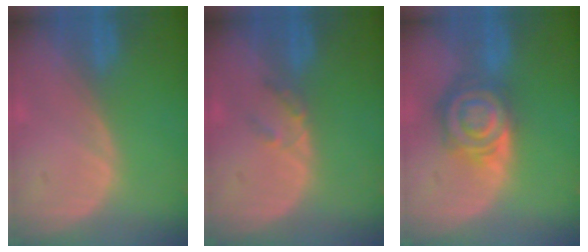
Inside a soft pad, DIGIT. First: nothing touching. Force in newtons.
{"total": 2.0, "press": 1.8, "slide": 0.9}
{"total": 7.9, "press": 6.9, "slide": 3.8}